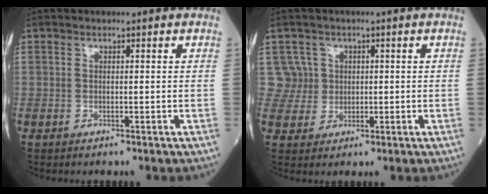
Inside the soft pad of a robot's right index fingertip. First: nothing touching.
{"total": 3.9, "force": [1.1, 3.7, -0.6], "torque": [0.025, 0.010, 0.021]}